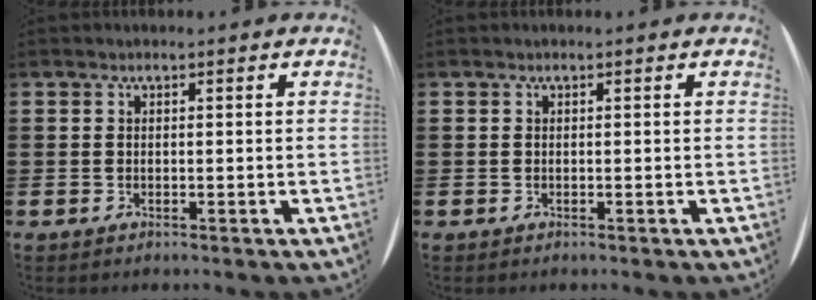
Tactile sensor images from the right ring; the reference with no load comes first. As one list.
[{"total": 0.0}]